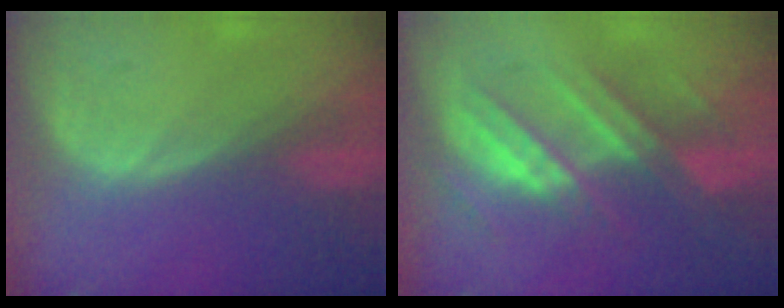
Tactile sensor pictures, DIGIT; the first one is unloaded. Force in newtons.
{"total": 7.4, "press": 7.4, "slide": 0.1}